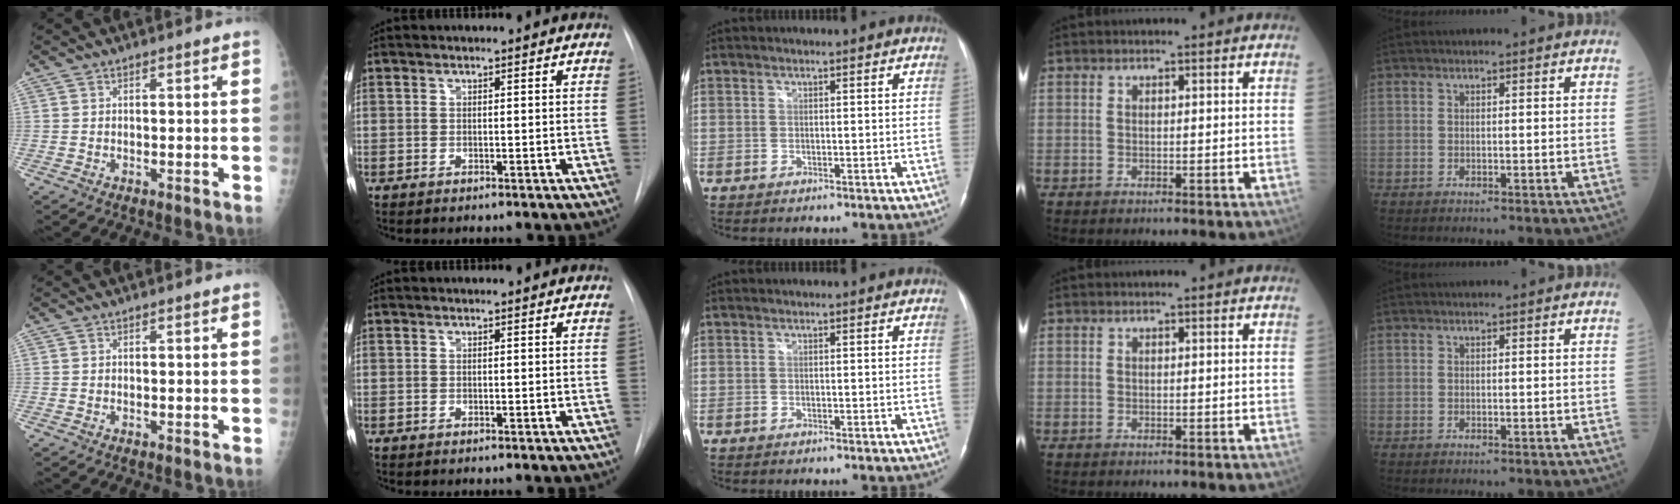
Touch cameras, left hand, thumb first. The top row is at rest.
{}